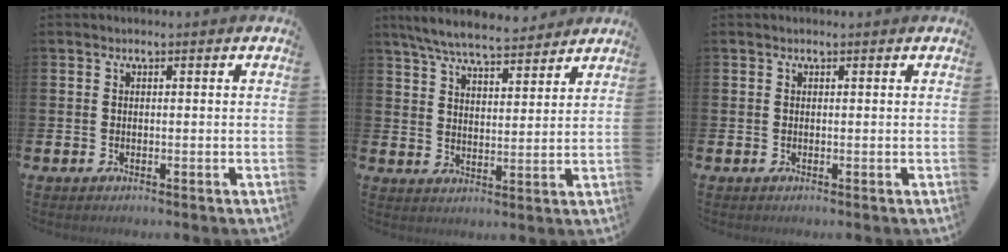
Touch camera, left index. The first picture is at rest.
{"total": 7.0, "force": [6.6, 1.0, 2.2], "torque": [-0.063, -0.030, 0.118]}
{"total": 0.0}